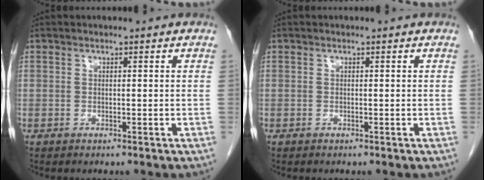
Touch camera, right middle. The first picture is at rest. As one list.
[{"total": 0.0}]